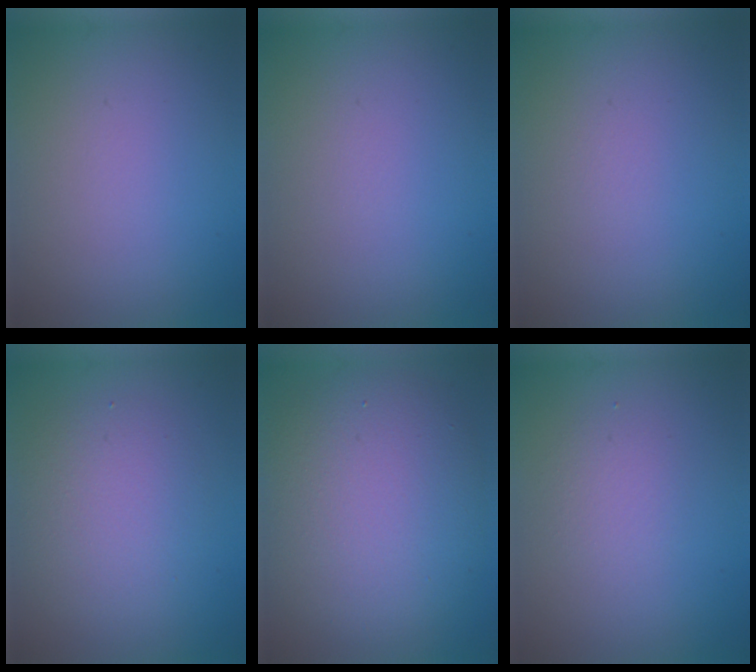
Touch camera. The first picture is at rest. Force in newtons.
{"total": 0.0}
{"total": 0.0}
{"total": 3.9, "press": 3.9, "slide": 0.2}
{"total": 9.1, "press": 9.1, "slide": 0.6}
{"total": 1.5, "press": 1.5, "slide": 0.1}